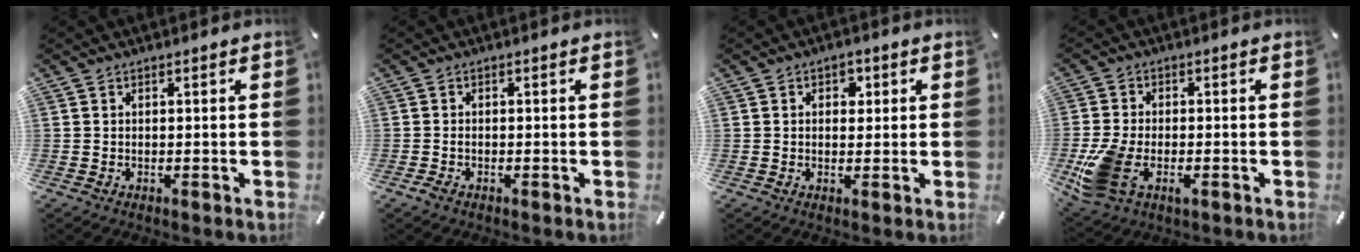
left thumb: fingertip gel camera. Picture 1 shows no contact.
{"total": 1.1, "force": [-0.6, 0.6, 0.7], "torque": [-0.015, 0.000, -0.012]}
{"total": 2.8, "force": [0.8, 2.2, 1.5], "torque": [-0.001, -0.006, 0.003]}
{"total": 9.2, "force": [-3.0, 5.8, 6.4], "torque": [-0.152, -0.004, -0.053]}